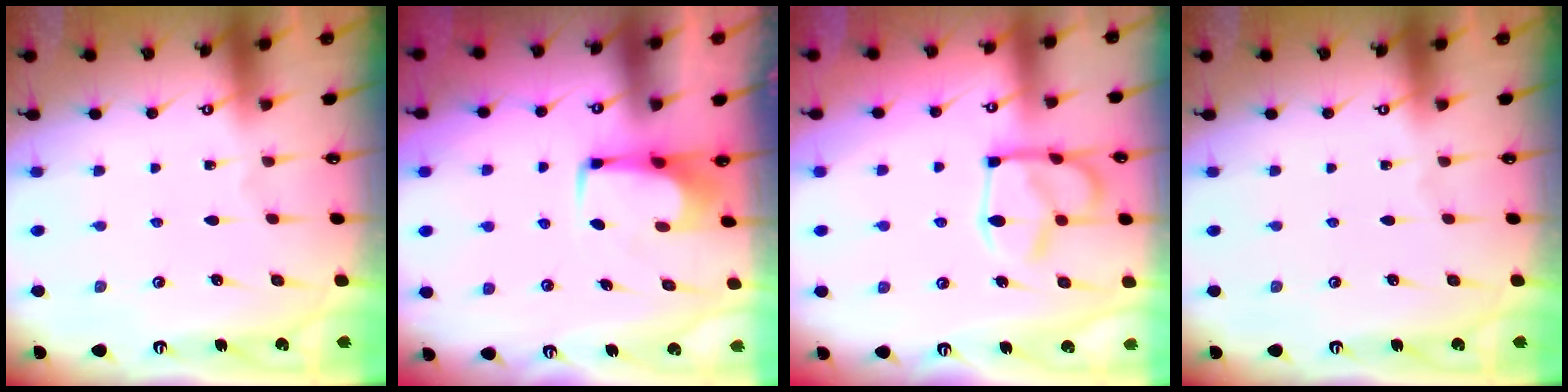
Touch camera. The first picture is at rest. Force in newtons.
{"total": 1.9, "press": 1.7, "slide": 0.7}
{"total": 12.8, "press": 12.8, "slide": 1.1}
{"total": 0.0}